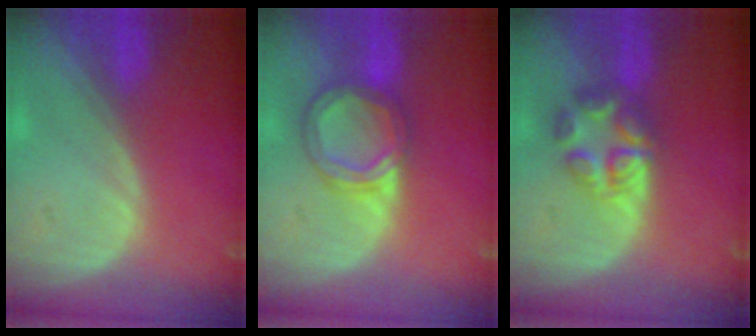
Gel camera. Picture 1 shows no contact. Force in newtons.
{"total": 6.3, "press": 5.7, "slide": 2.5}
{"total": 5.6, "press": 5.6, "slide": 0.4}